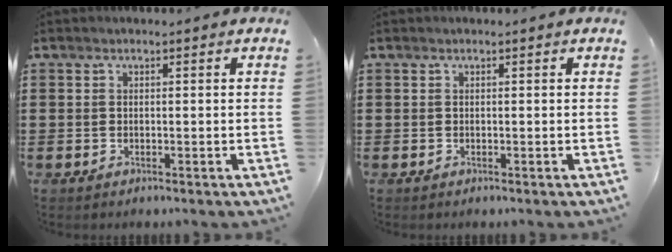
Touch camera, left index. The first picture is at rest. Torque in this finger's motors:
{"motor_torque": [0.00, 0.00, 0.00, 0.00]}